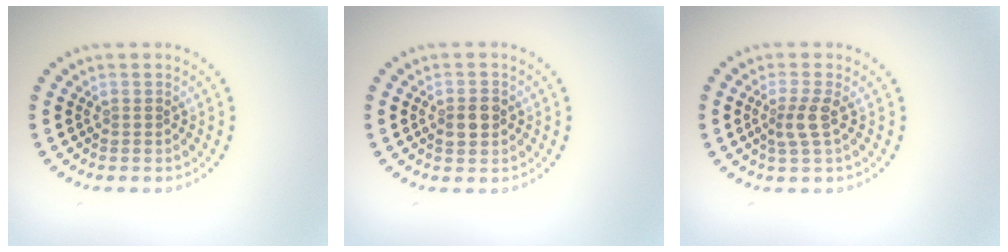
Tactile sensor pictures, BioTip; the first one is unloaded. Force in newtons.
{"total": 2.4, "press": 2.4, "slide": 0.0}
{"total": 2.1, "press": 1.7, "slide": 1.3}